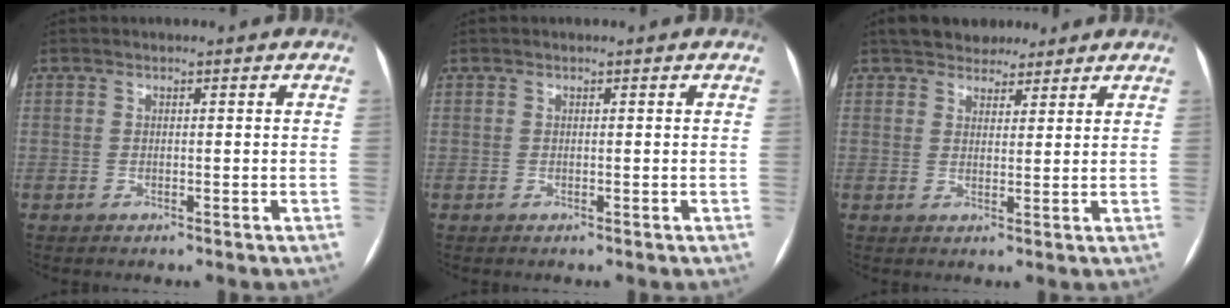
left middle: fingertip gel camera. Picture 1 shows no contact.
{"total": 0.0}
{"total": 6.0, "force": [5.0, 2.9, 1.6], "torque": [-0.012, 0.013, 0.079]}